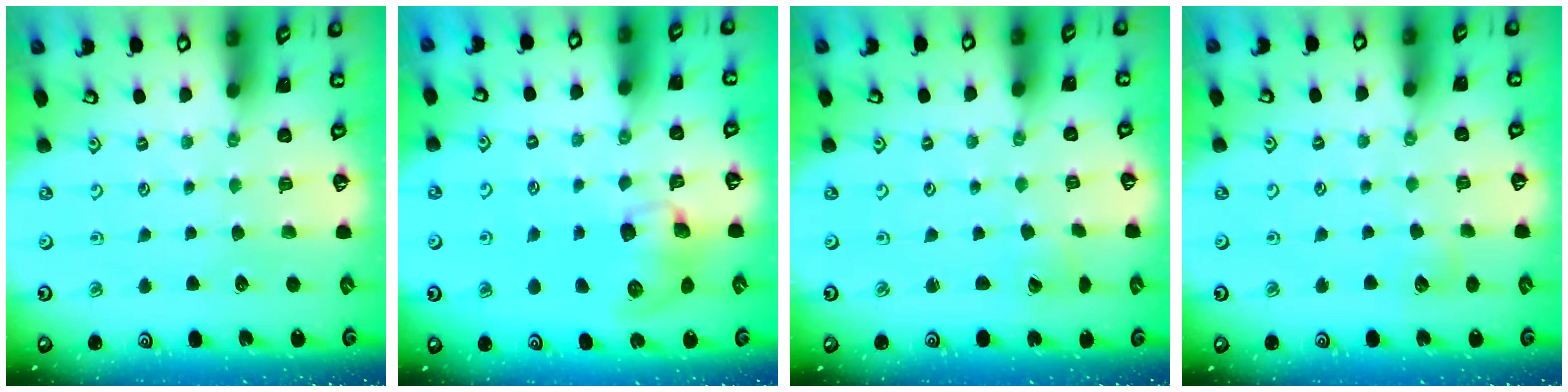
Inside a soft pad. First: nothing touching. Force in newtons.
{"total": 9.4, "press": 9.3, "slide": 1.1}
{"total": 1.8, "press": 1.7, "slide": 0.1}
{"total": 5.0, "press": 4.9, "slide": 0.7}